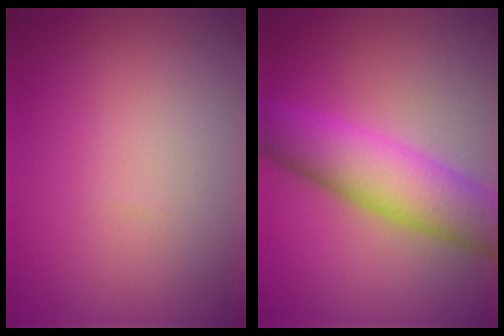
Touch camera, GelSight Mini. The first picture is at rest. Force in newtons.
{"total": 7.6, "press": 7.6, "slide": 0.3}